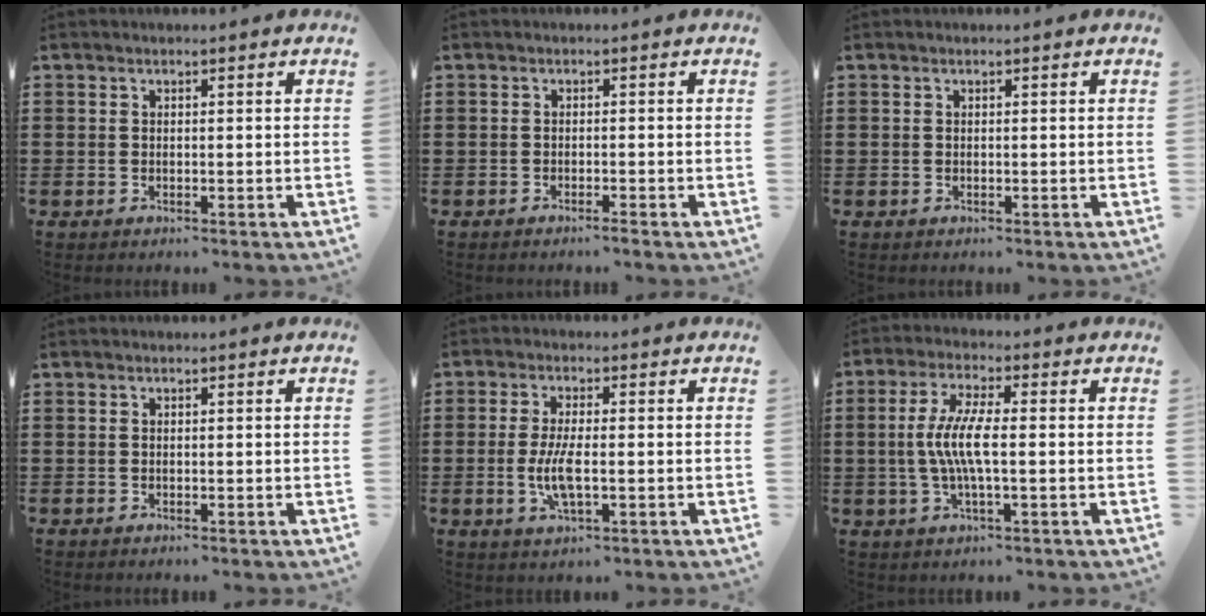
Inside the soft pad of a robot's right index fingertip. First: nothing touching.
{"total": 0.9, "force": [-0.8, -0.1, 0.4], "torque": [-0.009, -0.003, -0.015]}
{"total": 0.0}
{"total": 0.0}
{"total": 5.8, "force": [-1.0, 1.8, 5.4], "torque": [-0.120, -0.006, -0.025]}
{"total": 6.9, "force": [-0.8, 1.4, 6.7], "torque": [-0.146, -0.009, -0.024]}